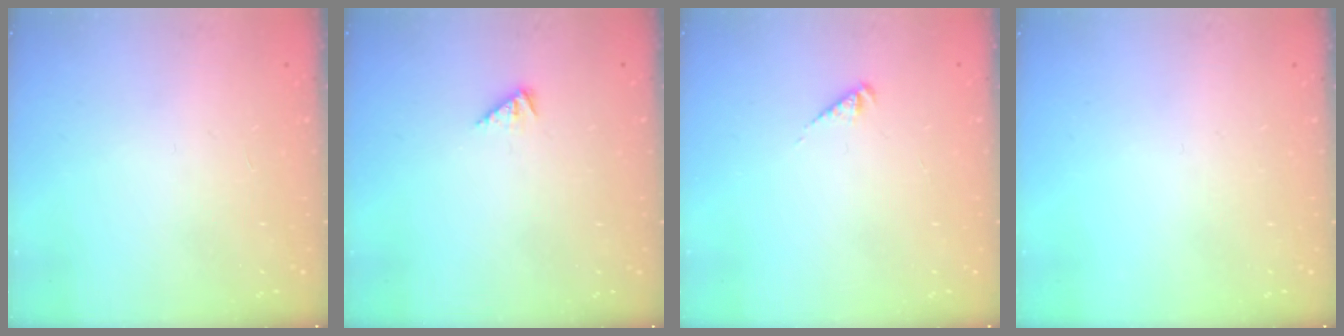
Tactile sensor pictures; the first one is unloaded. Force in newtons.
{"total": 1.9, "press": 1.9, "slide": 0.4}
{"total": 2.3, "press": 2.2, "slide": 0.5}
{"total": 0.0}